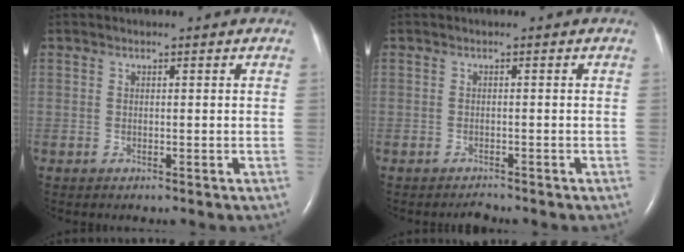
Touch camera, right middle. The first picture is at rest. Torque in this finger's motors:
{"motor_torque": [0.07, -0.06, -0.04, -0.01]}